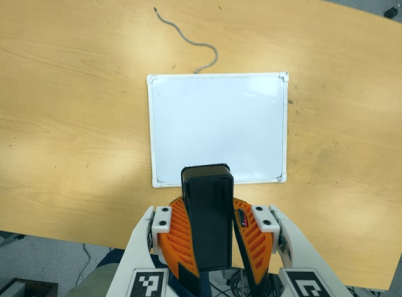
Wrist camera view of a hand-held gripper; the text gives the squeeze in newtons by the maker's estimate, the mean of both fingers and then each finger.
{"total": 11.4, "left": 11.0, "right": 11.7}